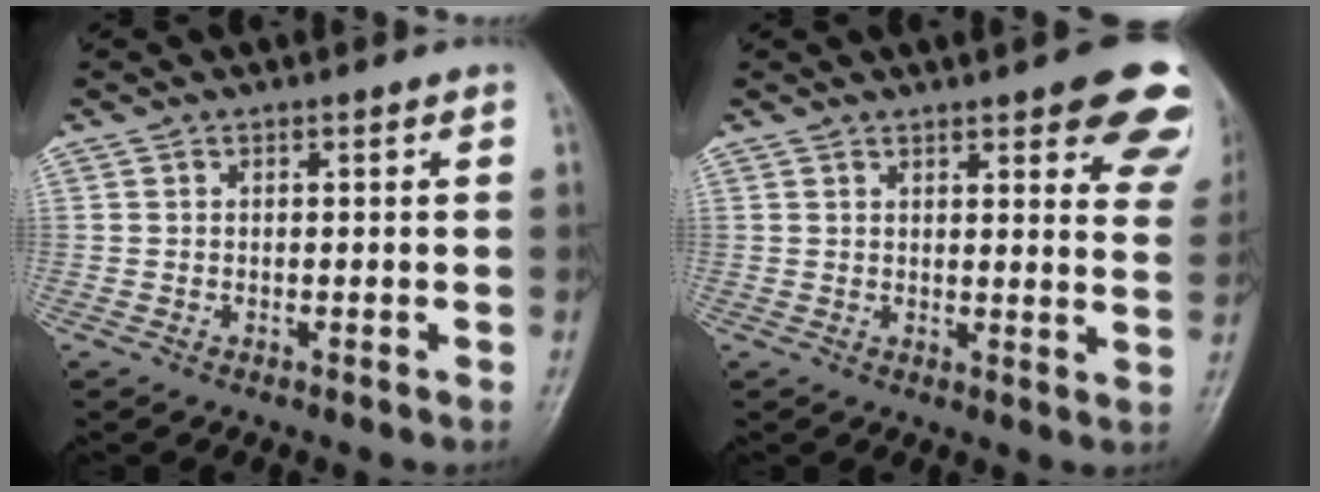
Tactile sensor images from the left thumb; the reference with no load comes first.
{"total": 14.7, "force": [9.3, 4.3, 10.6], "torque": [-0.094, -0.036, 0.094]}